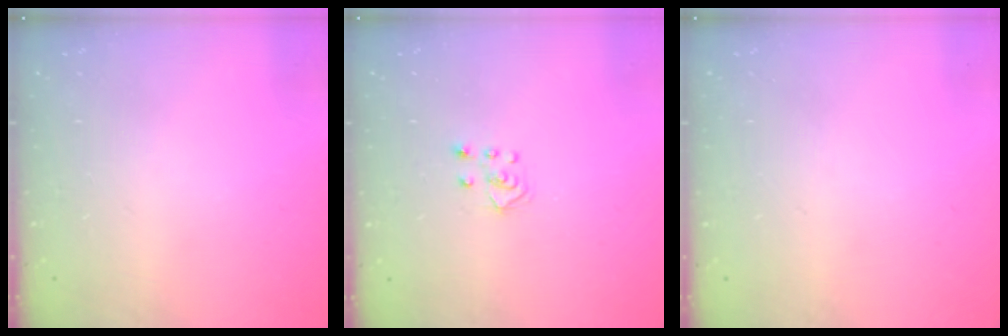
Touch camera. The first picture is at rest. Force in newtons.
{"total": 4.0, "press": 4.0, "slide": 0.3}
{"total": 0.0}